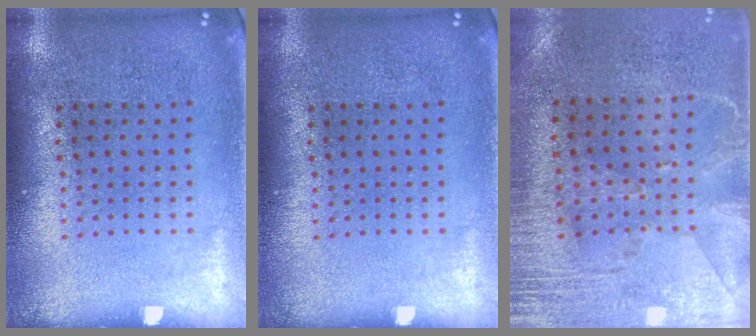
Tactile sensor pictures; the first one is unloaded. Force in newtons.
{"total": 0.0}
{"total": 2.8, "press": 2.4, "slide": 1.5}